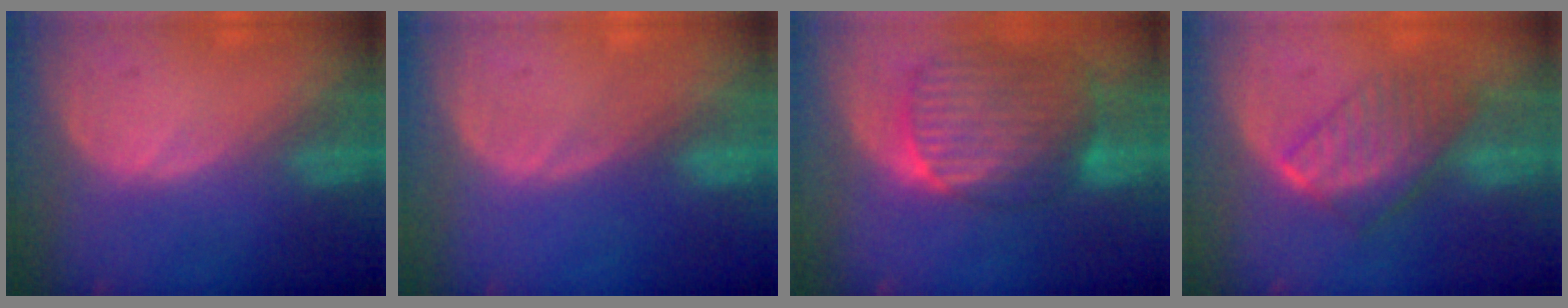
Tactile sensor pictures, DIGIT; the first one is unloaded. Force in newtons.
{"total": 0.0}
{"total": 10.7, "press": 9.2, "slide": 5.5}
{"total": 7.6, "press": 6.9, "slide": 3.2}